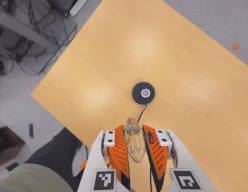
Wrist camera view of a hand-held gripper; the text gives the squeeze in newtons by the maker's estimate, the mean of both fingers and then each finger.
{"total": 19.1, "left": 20.9, "right": 17.4}